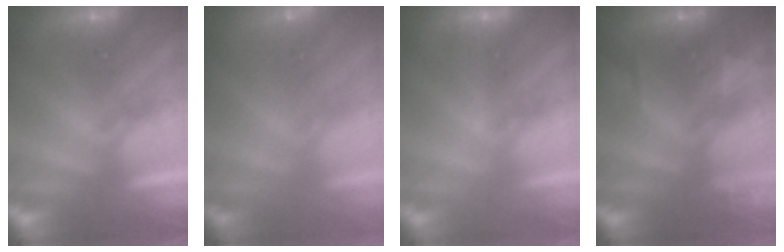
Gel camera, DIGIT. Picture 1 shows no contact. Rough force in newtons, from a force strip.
{"total": 3.1}
{"total": 3.2}
{"total": 2.4}